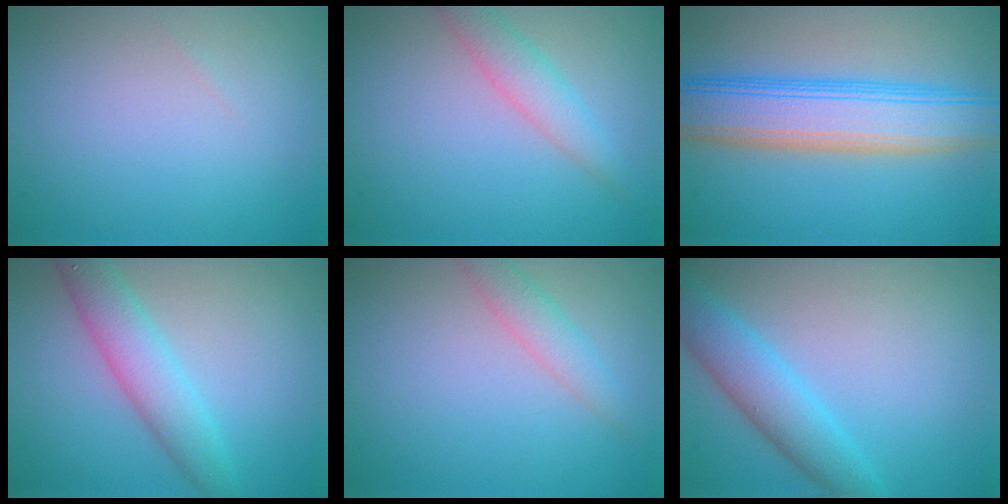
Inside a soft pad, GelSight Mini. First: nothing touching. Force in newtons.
{"total": 2.8, "press": 2.8, "slide": 0.1}
{"total": 8.4, "press": 8.4, "slide": 0.3}
{"total": 4.0, "press": 4.0, "slide": 0.1}
{"total": 2.2, "press": 2.2, "slide": 0.1}
{"total": 4.3, "press": 4.3, "slide": 0.1}